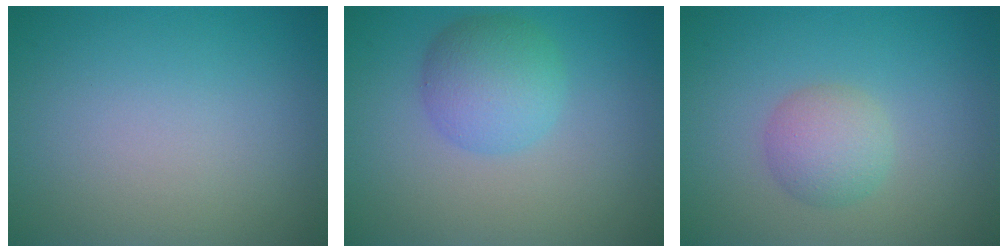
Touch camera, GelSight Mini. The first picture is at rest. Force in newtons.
{"total": 4.0, "press": 4.0, "slide": 0.1}
{"total": 2.7, "press": 2.7, "slide": 0.1}